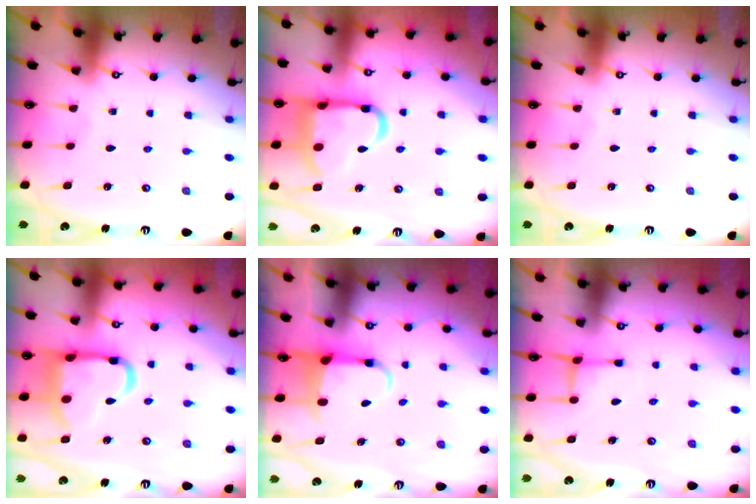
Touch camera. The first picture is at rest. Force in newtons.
{"total": 16.9, "press": 16.8, "slide": 1.8}
{"total": 0.0}
{"total": 16.9, "press": 16.8, "slide": 1.8}
{"total": 3.9, "press": 3.8, "slide": 1.1}
{"total": 3.7, "press": 3.6, "slide": 0.6}